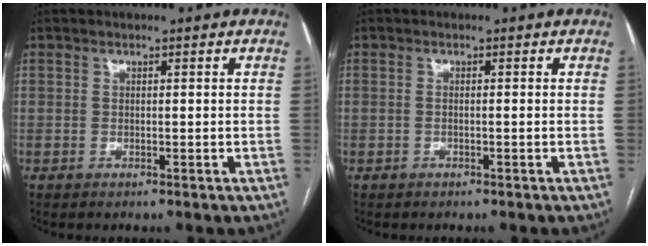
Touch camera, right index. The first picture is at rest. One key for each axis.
{"total": 0.6, "fx": -0.1, "fy": 0.0, "fz": 0.6, "tx": -0.013, "ty": 0.000, "tz": 0.000}